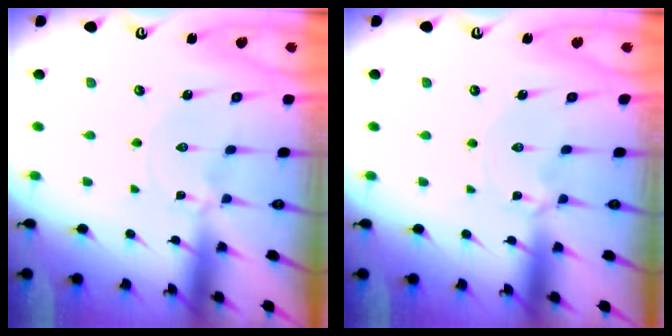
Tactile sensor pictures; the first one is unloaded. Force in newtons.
{"total": 2.8, "press": 2.8, "slide": 0.2}